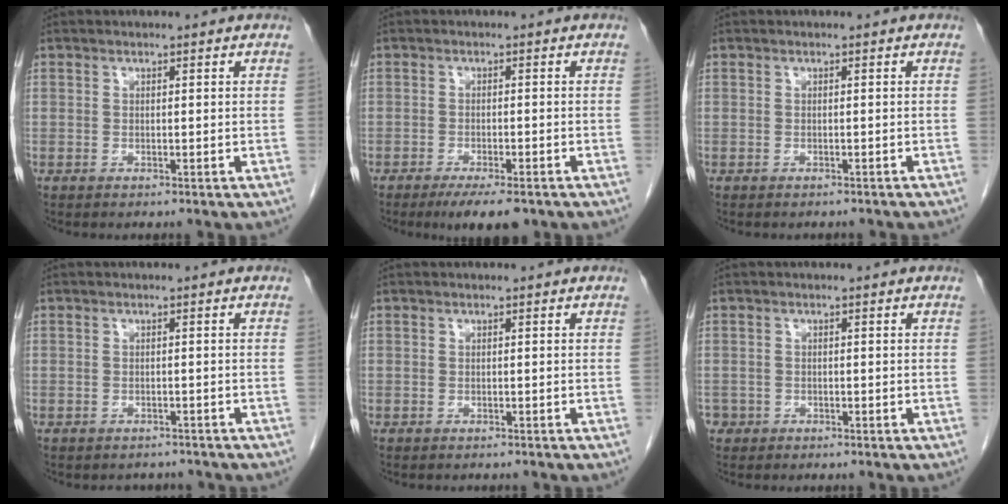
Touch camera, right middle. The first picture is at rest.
{"total": 6.2, "force": [-4.5, 1.4, 4.0], "torque": [-0.052, -0.010, -0.064]}
{"total": 3.3, "force": [-3.0, 1.1, 1.1], "torque": [-0.016, -0.004, -0.033]}
{"total": 2.7, "force": [-2.4, 1.2, -0.1], "torque": [-0.001, 0.002, -0.033]}
{"total": 2.0, "force": [-1.8, 0.6, 0.7], "torque": [-0.013, -0.004, -0.020]}
{"total": 1.3, "force": [-0.7, 1.0, 0.0], "torque": [-0.005, 0.005, -0.012]}